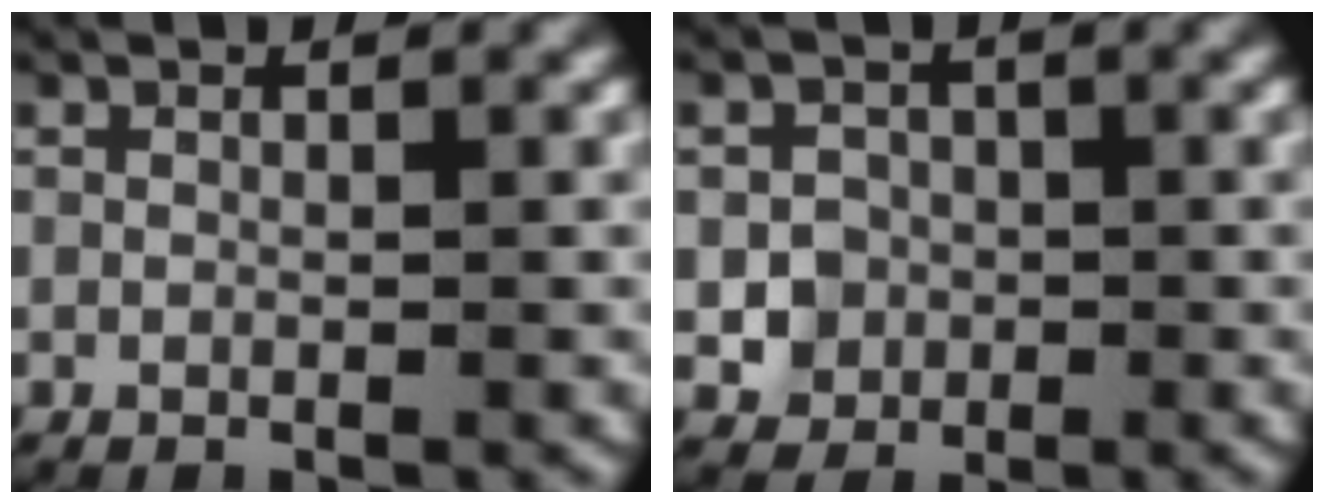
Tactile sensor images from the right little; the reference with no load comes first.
{"total": 2.6, "force": [-0.6, 2.4, 0.5], "torque": [-0.003, -0.001, -0.011]}